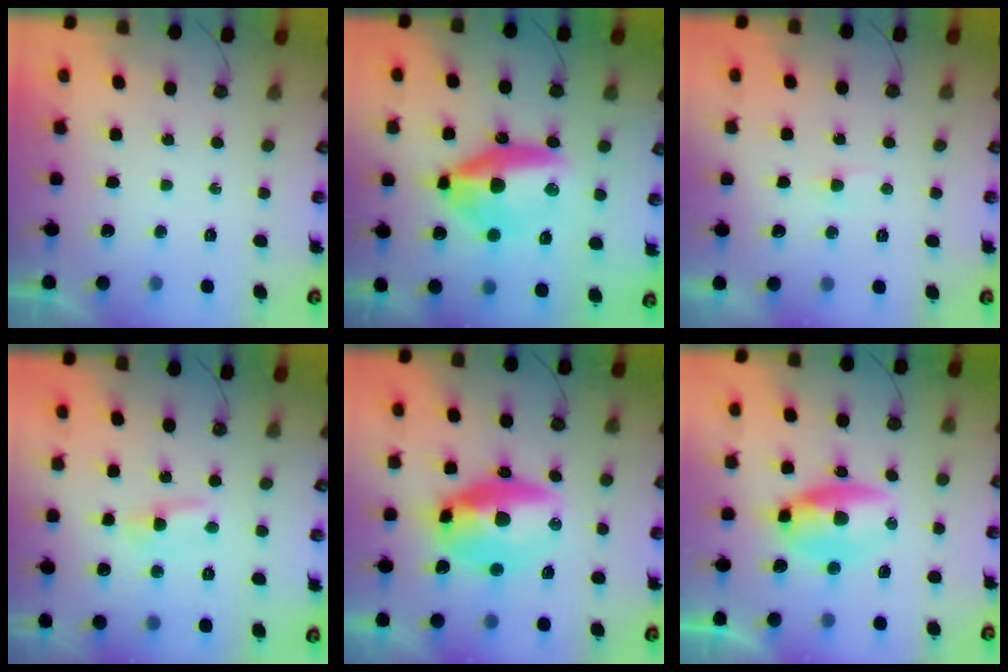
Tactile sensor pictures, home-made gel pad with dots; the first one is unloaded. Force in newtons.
{"total": 12.6, "press": 12.4, "slide": 2.4}
{"total": 1.7, "press": 1.7, "slide": 0.3}
{"total": 1.4, "press": 1.4, "slide": 0.2}
{"total": 18.9, "press": 16.1, "slide": 9.8}
{"total": 18.1, "press": 11.8, "slide": 13.7}